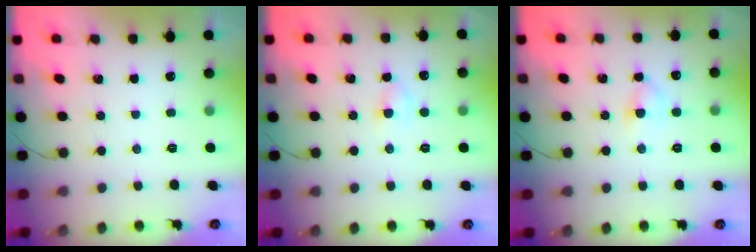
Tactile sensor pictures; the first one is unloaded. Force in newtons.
{"total": 2.6, "press": 2.4, "slide": 1.0}
{"total": 4.3, "press": 4.2, "slide": 1.3}